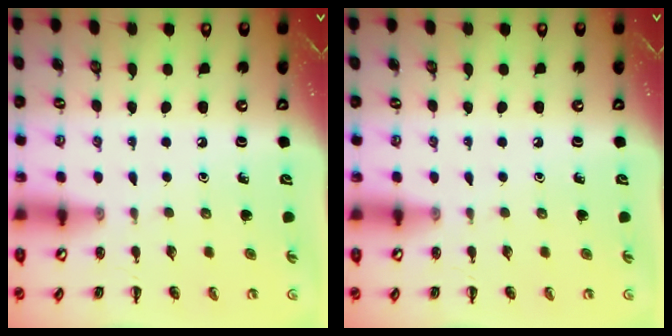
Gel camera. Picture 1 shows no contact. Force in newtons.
{"total": 0.0}